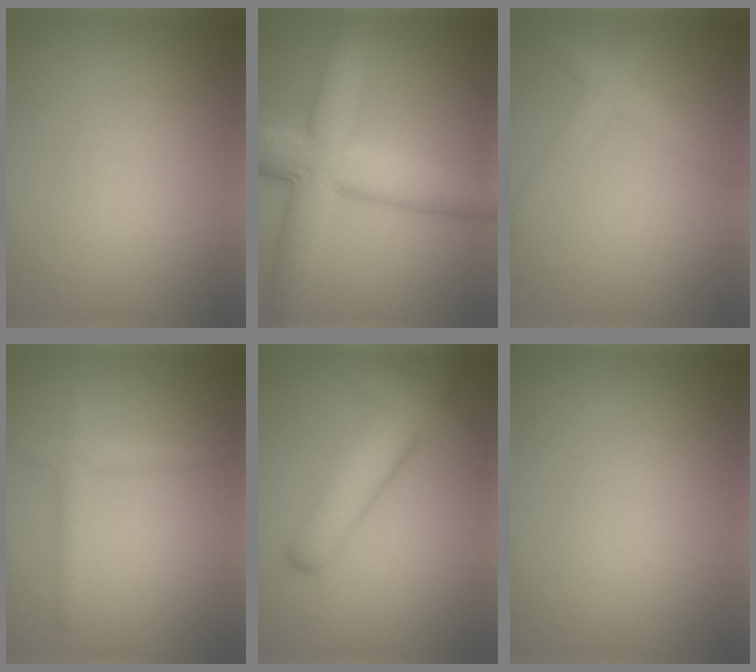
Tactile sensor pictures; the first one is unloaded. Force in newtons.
{"total": 9.1, "press": 9.1, "slide": 0.1}
{"total": 3.3, "press": 3.3, "slide": 0.1}
{"total": 1.7, "press": 1.7, "slide": 0.0}
{"total": 5.5, "press": 5.5, "slide": 0.2}
{"total": 0.0}